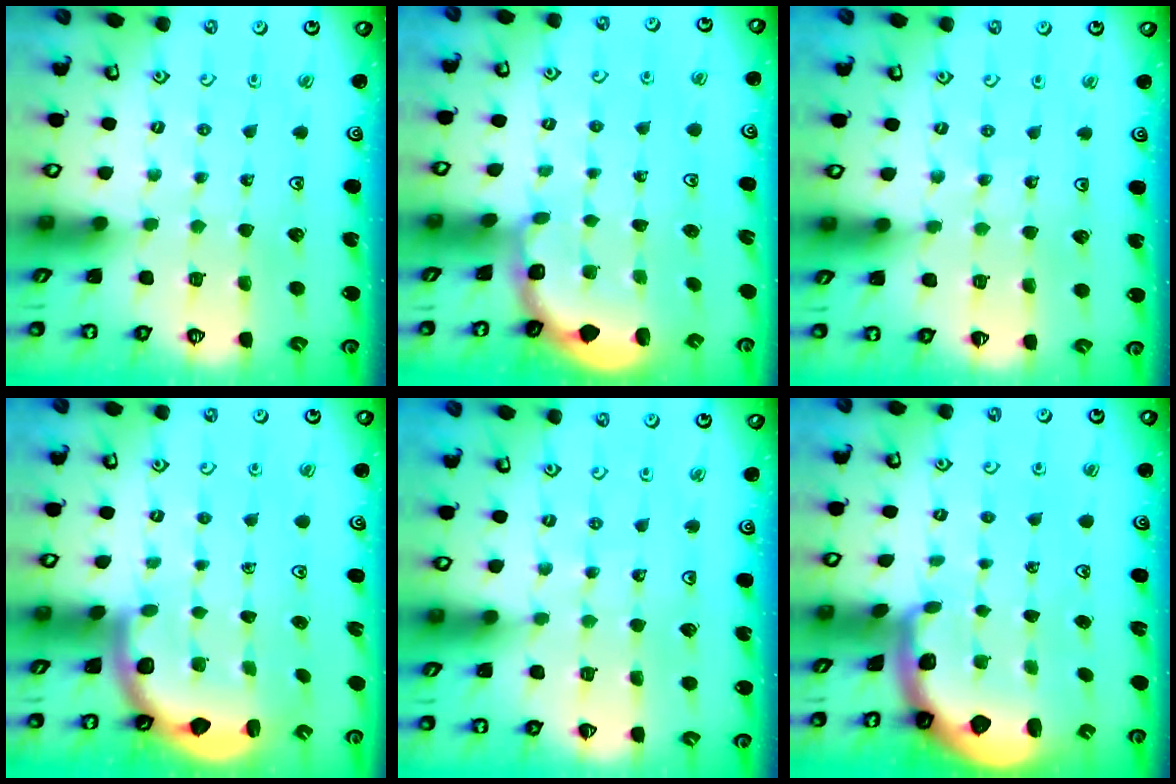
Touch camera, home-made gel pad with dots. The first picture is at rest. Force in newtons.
{"total": 1.8, "press": 1.6, "slide": 0.7}
{"total": 3.3, "press": 3.2, "slide": 0.3}
{"total": 2.6, "press": 2.5, "slide": 0.7}
{"total": 3.9, "press": 3.9, "slide": 0.4}
{"total": 1.2, "press": 1.2, "slide": 0.3}